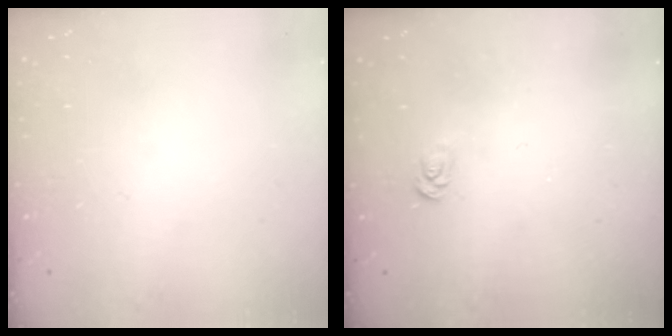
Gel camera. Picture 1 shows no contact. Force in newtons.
{"total": 2.6, "press": 2.6, "slide": 0.4}